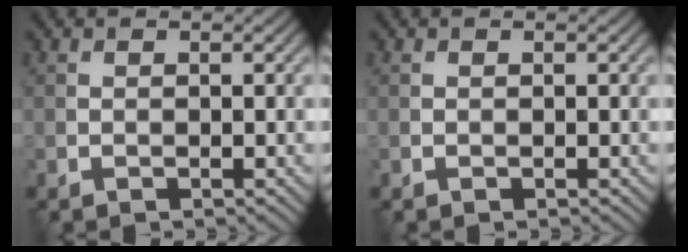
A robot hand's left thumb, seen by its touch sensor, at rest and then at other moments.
{"total": 0.0}